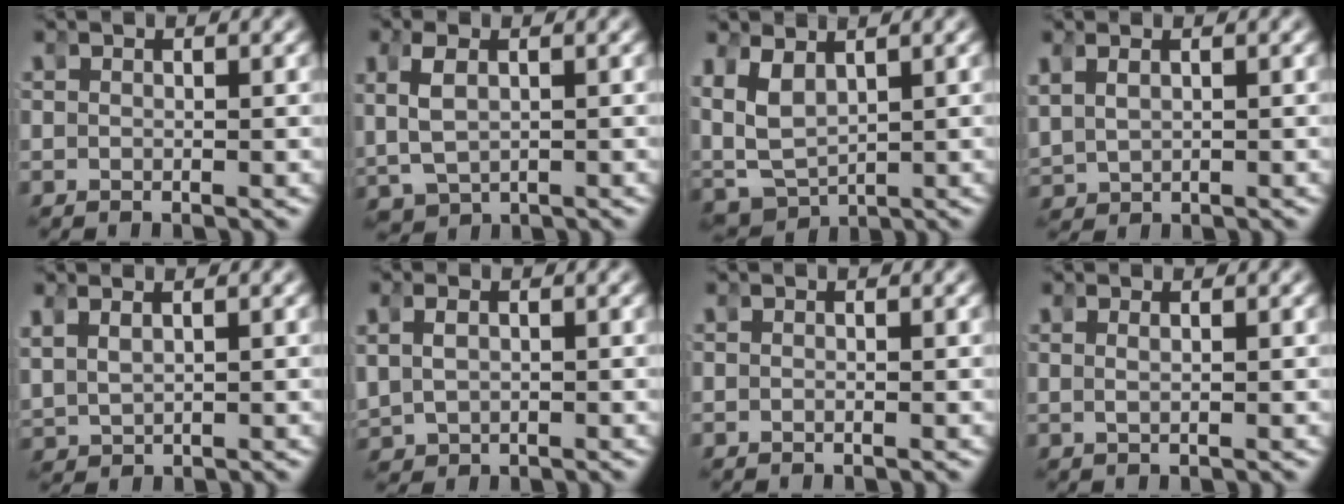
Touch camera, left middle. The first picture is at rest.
{"total": 5.0, "force": [-0.3, 4.3, 2.6], "torque": [-0.084, -0.021, 0.007]}
{"total": 8.0, "force": [0.0, 6.7, 4.3], "torque": [-0.123, -0.026, 0.006]}
{"total": 2.4, "force": [0.2, 2.1, 1.1], "torque": [-0.046, -0.005, 0.017]}
{"total": 2.8, "force": [0.5, 2.4, 1.3], "torque": [-0.054, -0.008, 0.022]}
{"total": 2.7, "force": [-0.2, 2.4, 1.2], "torque": [-0.046, -0.008, 0.008]}
{"total": 0.0}
{"total": 0.6, "force": [0.2, -0.1, 0.5], "torque": [-0.016, -0.004, 0.010]}